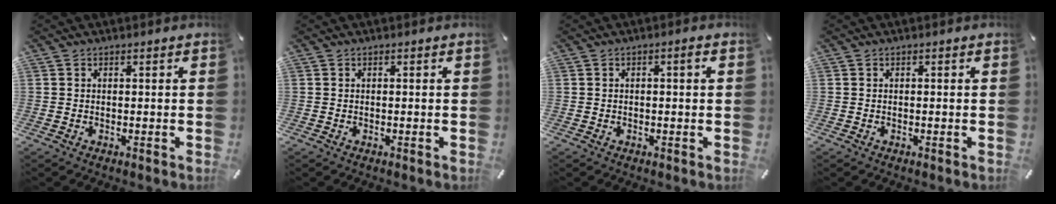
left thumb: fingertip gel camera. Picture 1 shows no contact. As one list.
[{"total": 0.0}, {"total": 1.7, "force": [0.0, 0.4, 1.6], "torque": [-0.029, 0.003, -0.002]}, {"total": 0.0}]